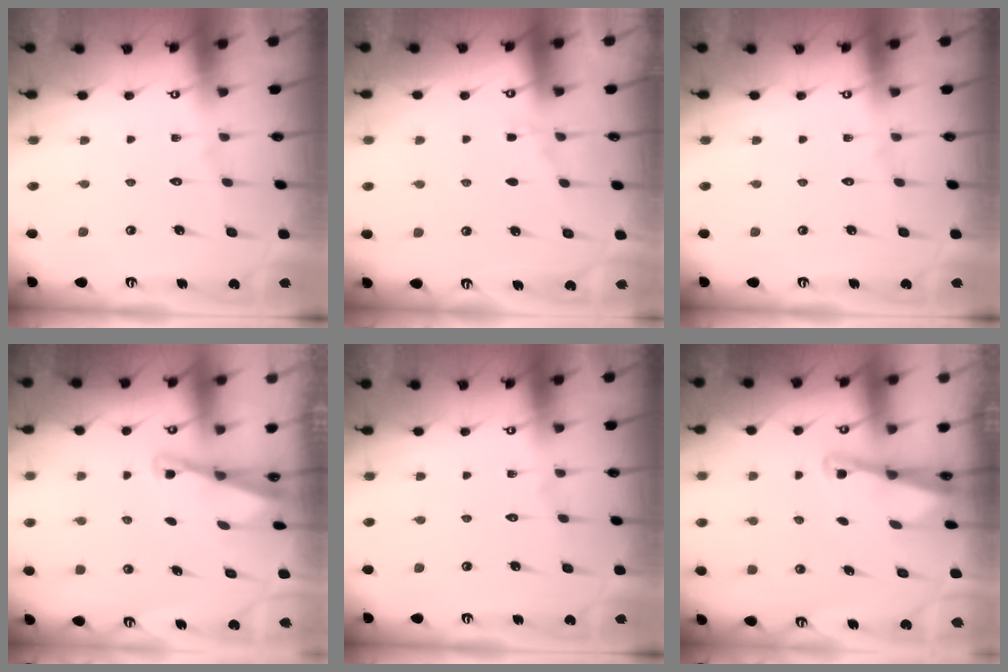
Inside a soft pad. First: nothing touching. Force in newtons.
{"total": 2.8, "press": 2.7, "slide": 0.4}
{"total": 0.0}
{"total": 2.1, "press": 2.0, "slide": 0.3}
{"total": 0.0}
{"total": 2.2, "press": 2.2, "slide": 0.3}